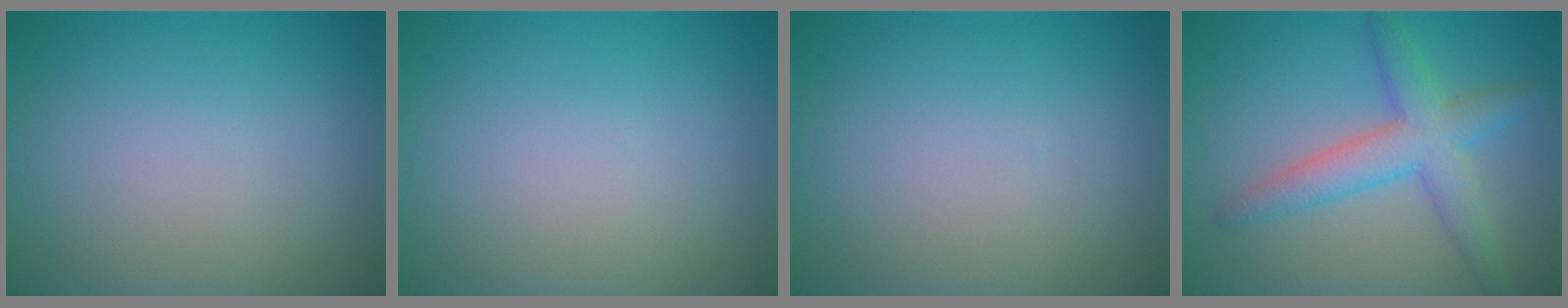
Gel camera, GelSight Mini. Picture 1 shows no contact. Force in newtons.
{"total": 0.0}
{"total": 0.0}
{"total": 4.7, "press": 4.7, "slide": 0.1}